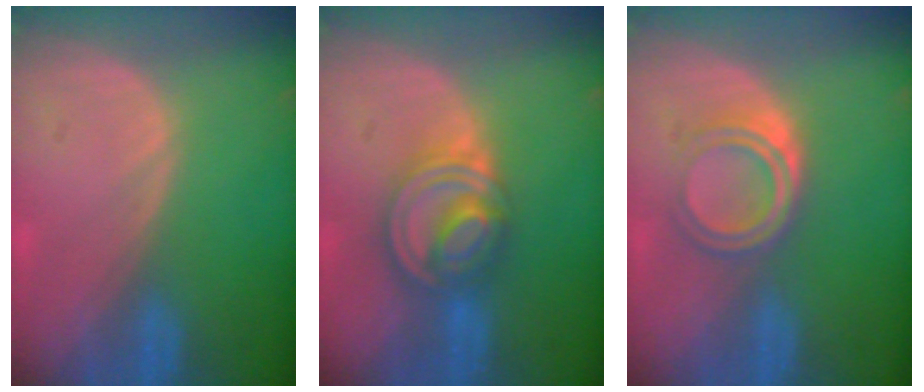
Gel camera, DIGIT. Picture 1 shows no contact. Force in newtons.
{"total": 8.2, "press": 6.9, "slide": 4.4}
{"total": 5.1, "press": 4.5, "slide": 2.4}